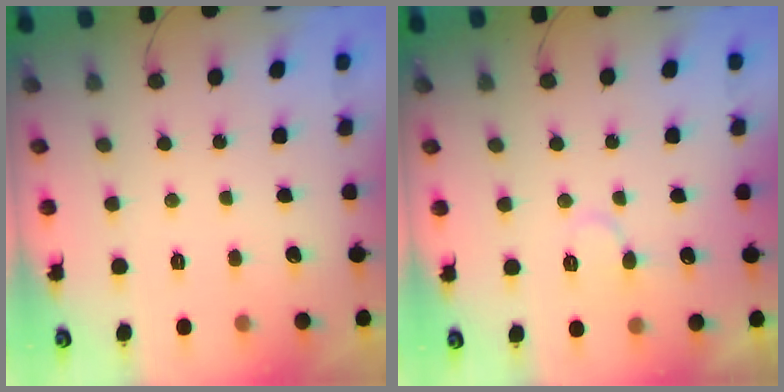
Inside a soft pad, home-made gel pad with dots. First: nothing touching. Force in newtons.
{"total": 7.0, "press": 6.9, "slide": 1.0}